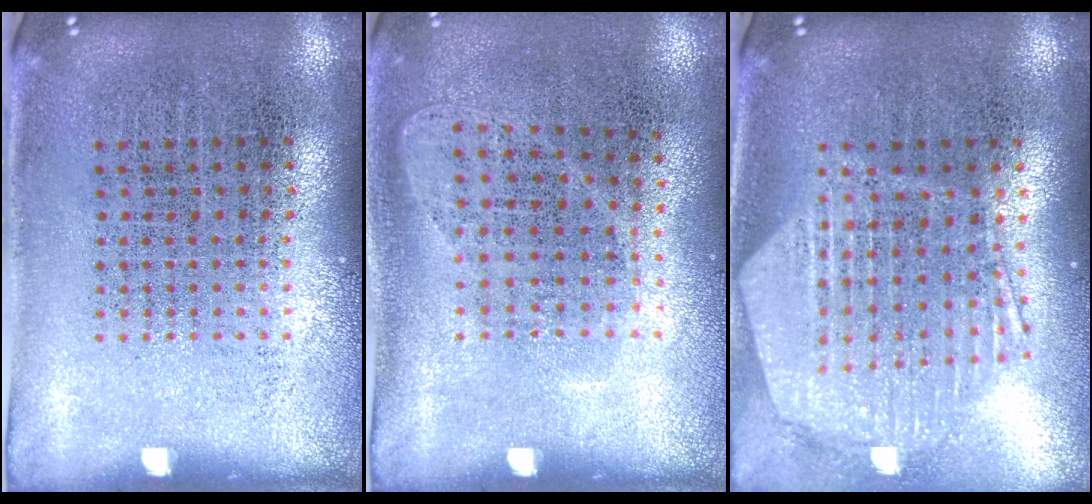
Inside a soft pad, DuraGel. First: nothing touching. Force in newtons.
{"total": 1.0, "press": 0.9, "slide": 0.5}
{"total": 1.4, "press": 1.4, "slide": 0.4}